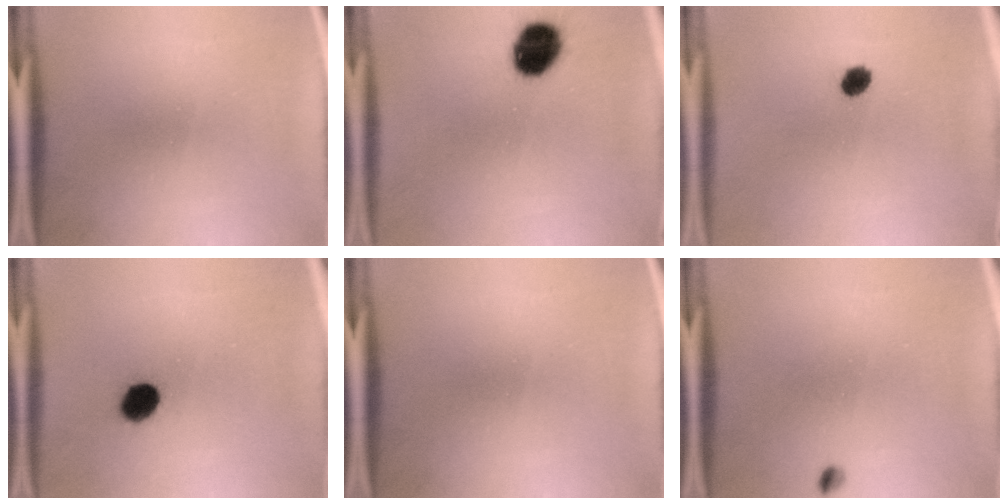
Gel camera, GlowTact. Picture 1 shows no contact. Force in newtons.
{"total": 11.1}
{"total": 2.9}
{"total": 6.4}
{"total": 0.0}
{"total": 1.0}